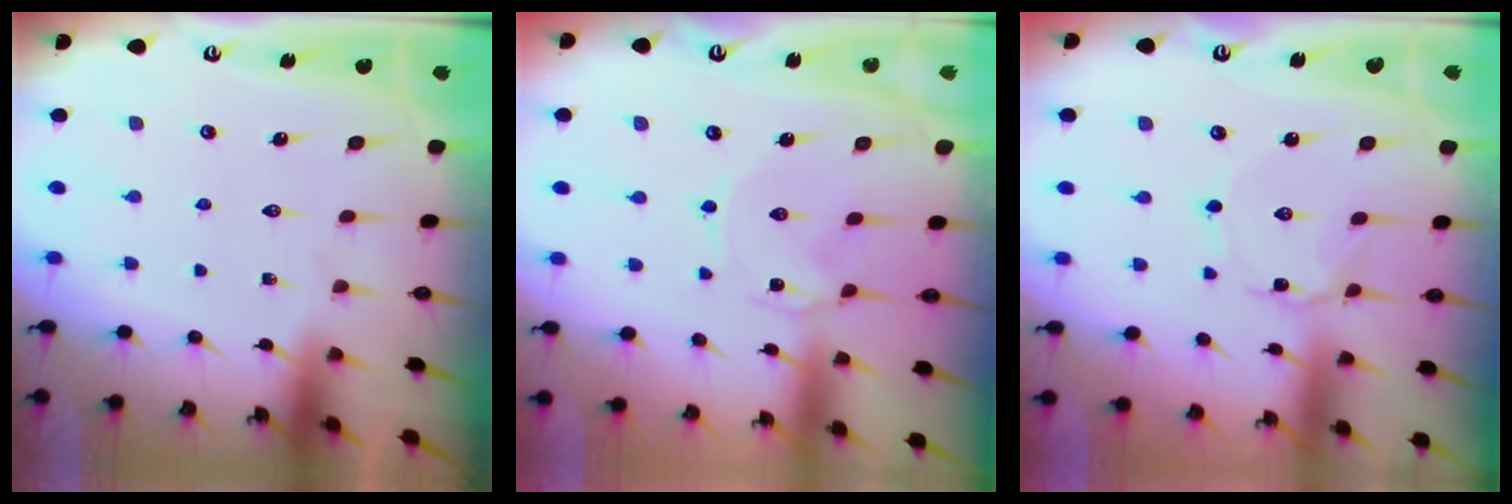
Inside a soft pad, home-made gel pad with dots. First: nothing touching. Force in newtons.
{"total": 1.5, "press": 1.5, "slide": 0.1}
{"total": 1.0, "press": 1.0, "slide": 0.1}